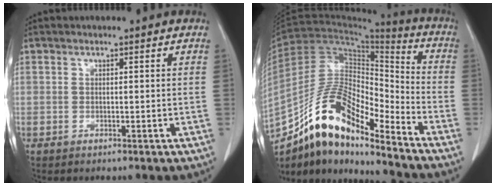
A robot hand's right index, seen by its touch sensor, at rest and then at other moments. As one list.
[{"total": 16.1, "force": [-12.1, 4.5, 9.6], "torque": [-0.173, 0.037, -0.216]}]